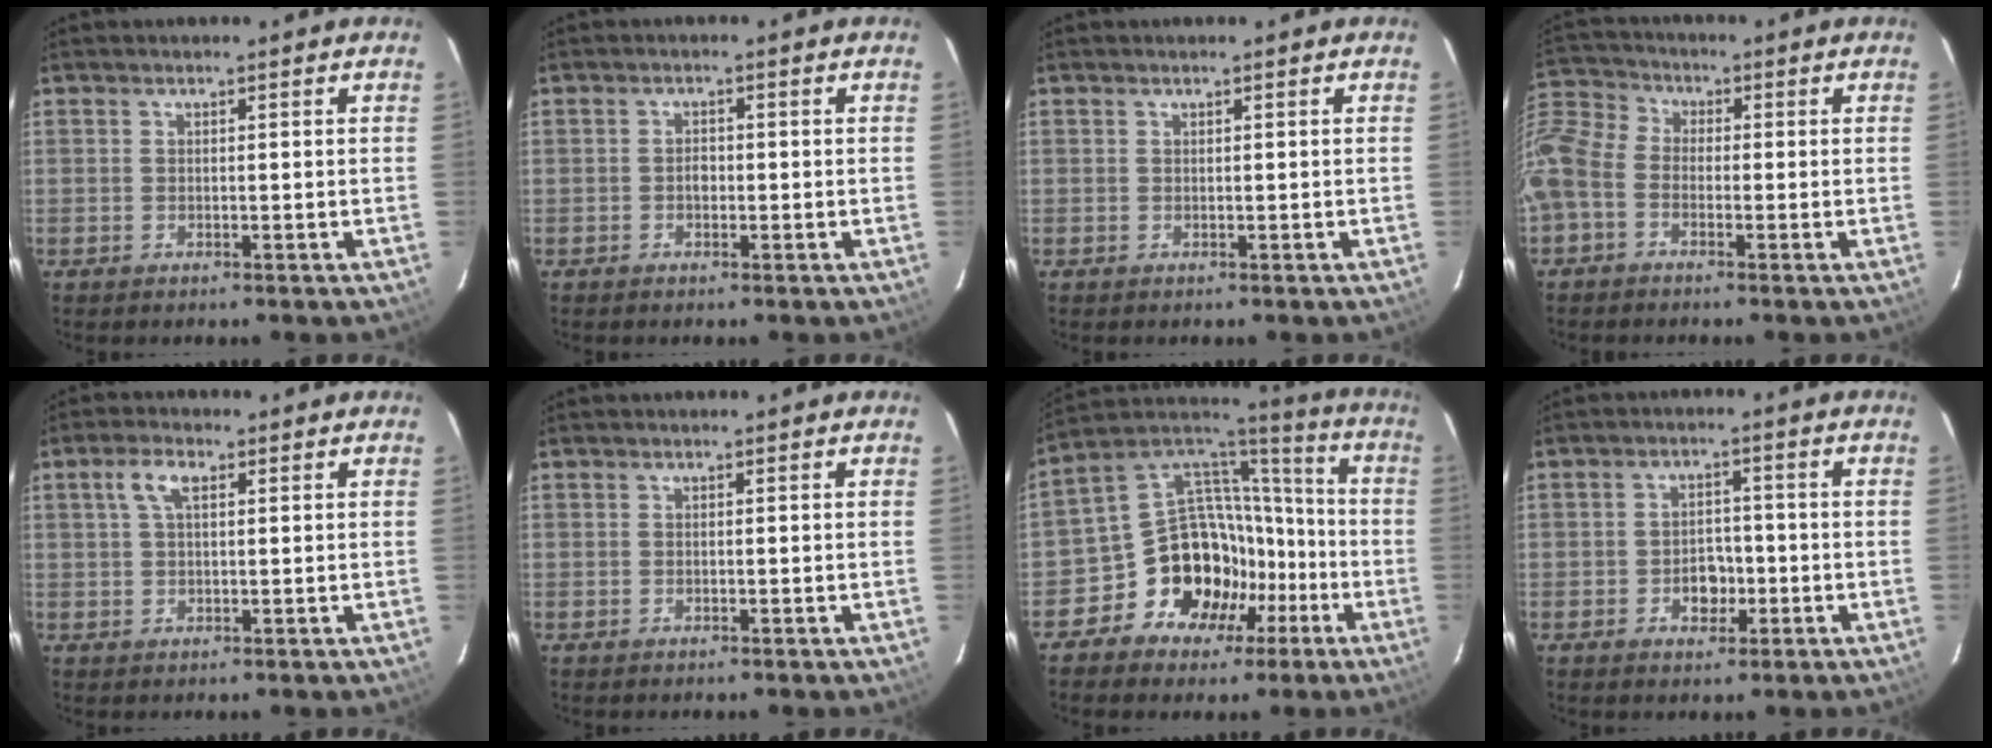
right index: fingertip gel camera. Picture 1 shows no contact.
{"total": 1.1, "force": [-0.3, 0.9, 0.6], "torque": [-0.008, 0.005, -0.005]}
{"total": 0.0}
{"total": 10.7, "force": [-4.1, 7.7, 6.3], "torque": [-0.153, 0.019, -0.103]}
{"total": 3.9, "force": [1.4, 1.7, 3.2], "torque": [-0.064, 0.011, 0.027]}
{"total": 0.0}
{"total": 17.1, "force": [-7.9, 14.0, 5.8], "torque": [-0.133, 0.068, -0.112]}
{"total": 4.2, "force": [-1.5, 3.2, 2.3], "torque": [-0.040, 0.010, -0.017]}